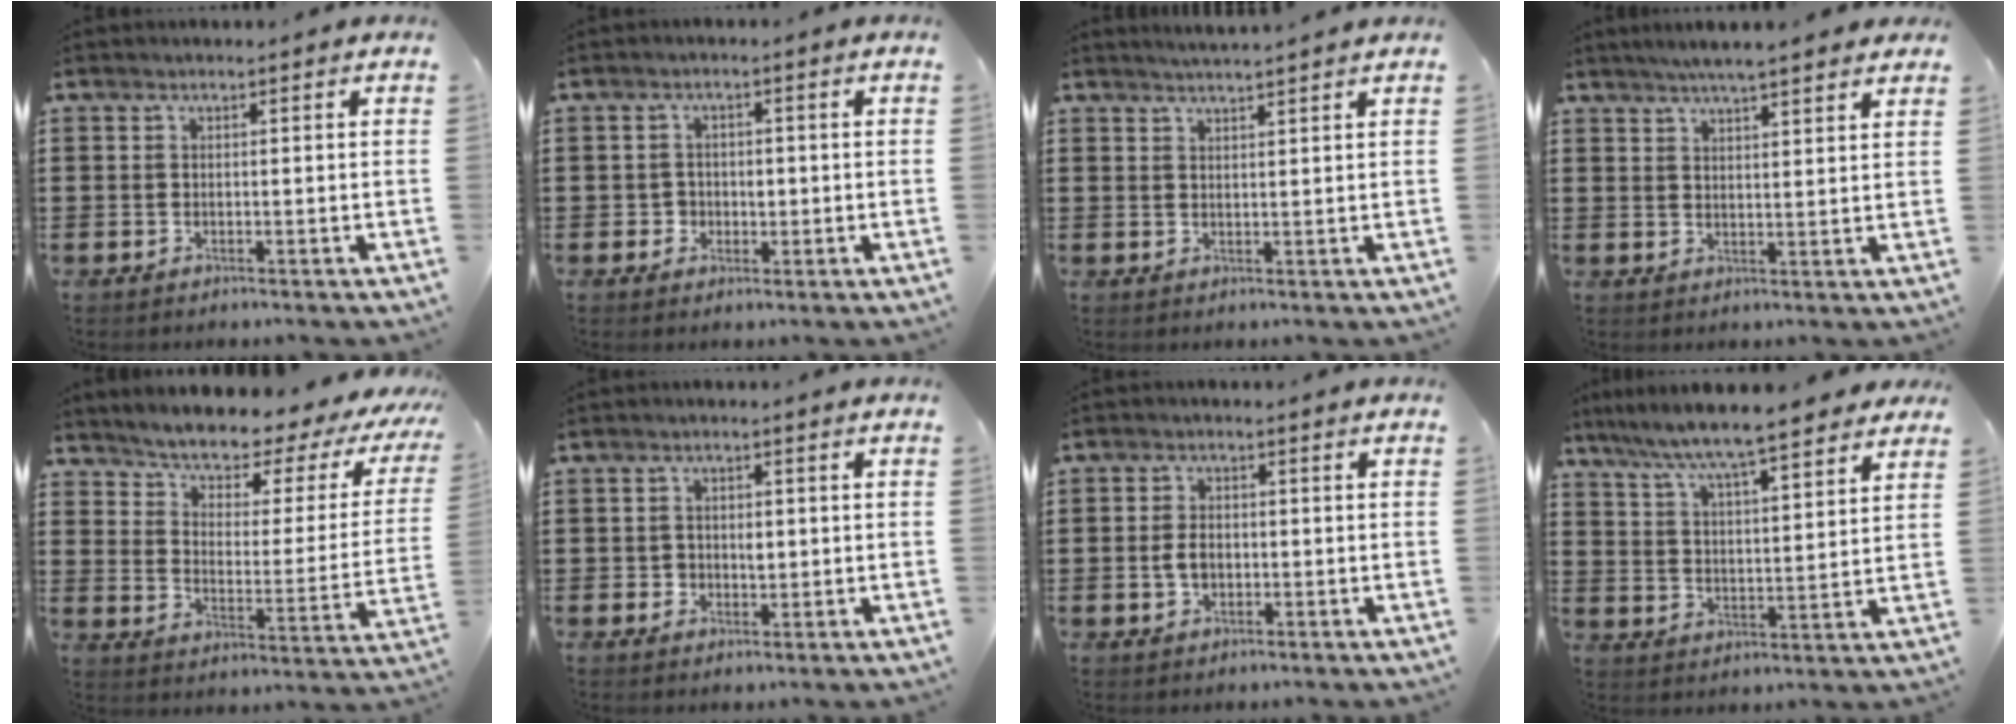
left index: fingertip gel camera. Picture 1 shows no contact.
{"total": 2.3, "force": [-0.4, 2.2, 0.6], "torque": [-0.020, 0.006, -0.013]}
{"total": 2.0, "force": [1.9, -0.5, 0.2], "torque": [-0.008, -0.003, 0.036]}
{"total": 4.0, "force": [3.6, 0.0, 1.7], "torque": [-0.043, -0.005, 0.064]}
{"total": 3.6, "force": [3.3, 0.9, 1.1], "torque": [-0.045, -0.036, 0.045]}
{"total": 2.2, "force": [0.0, 1.9, 1.2], "torque": [-0.029, 0.007, -0.004]}
{"total": 3.2, "force": [-0.3, 2.0, 2.4], "torque": [-0.056, 0.002, -0.009]}
{"total": 6.6, "force": [6.1, 0.2, 2.7], "torque": [-0.080, -0.034, 0.100]}